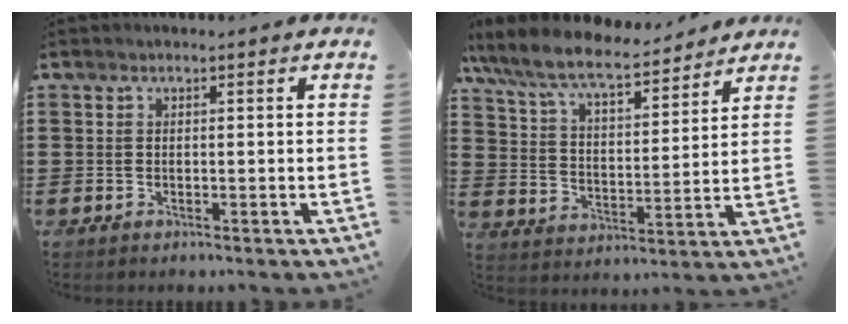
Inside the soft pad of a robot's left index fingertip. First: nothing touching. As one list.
[{"total": 8.7, "force": [7.6, 1.5, 3.9], "torque": [-0.106, -0.038, 0.131]}]